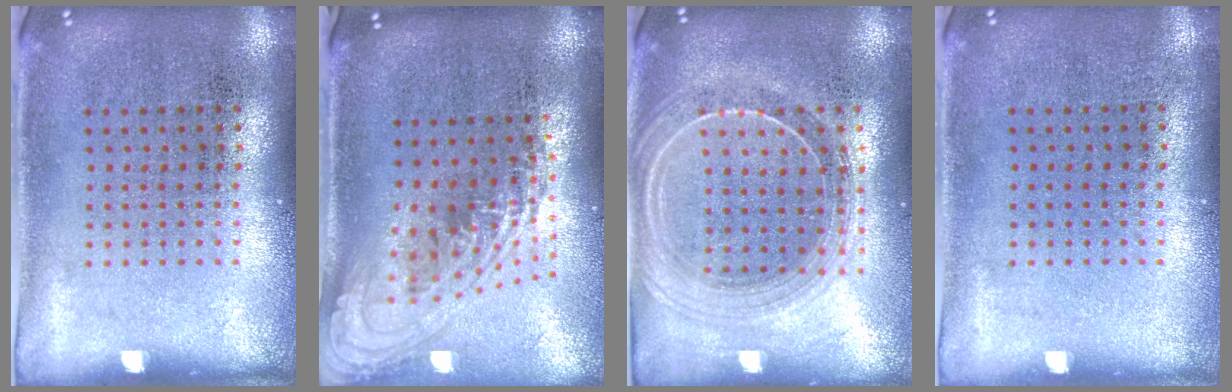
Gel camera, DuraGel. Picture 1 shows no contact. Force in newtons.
{"total": 2.3, "press": 1.7, "slide": 1.6}
{"total": 2.1, "press": 1.9, "slide": 1.0}
{"total": 0.0}